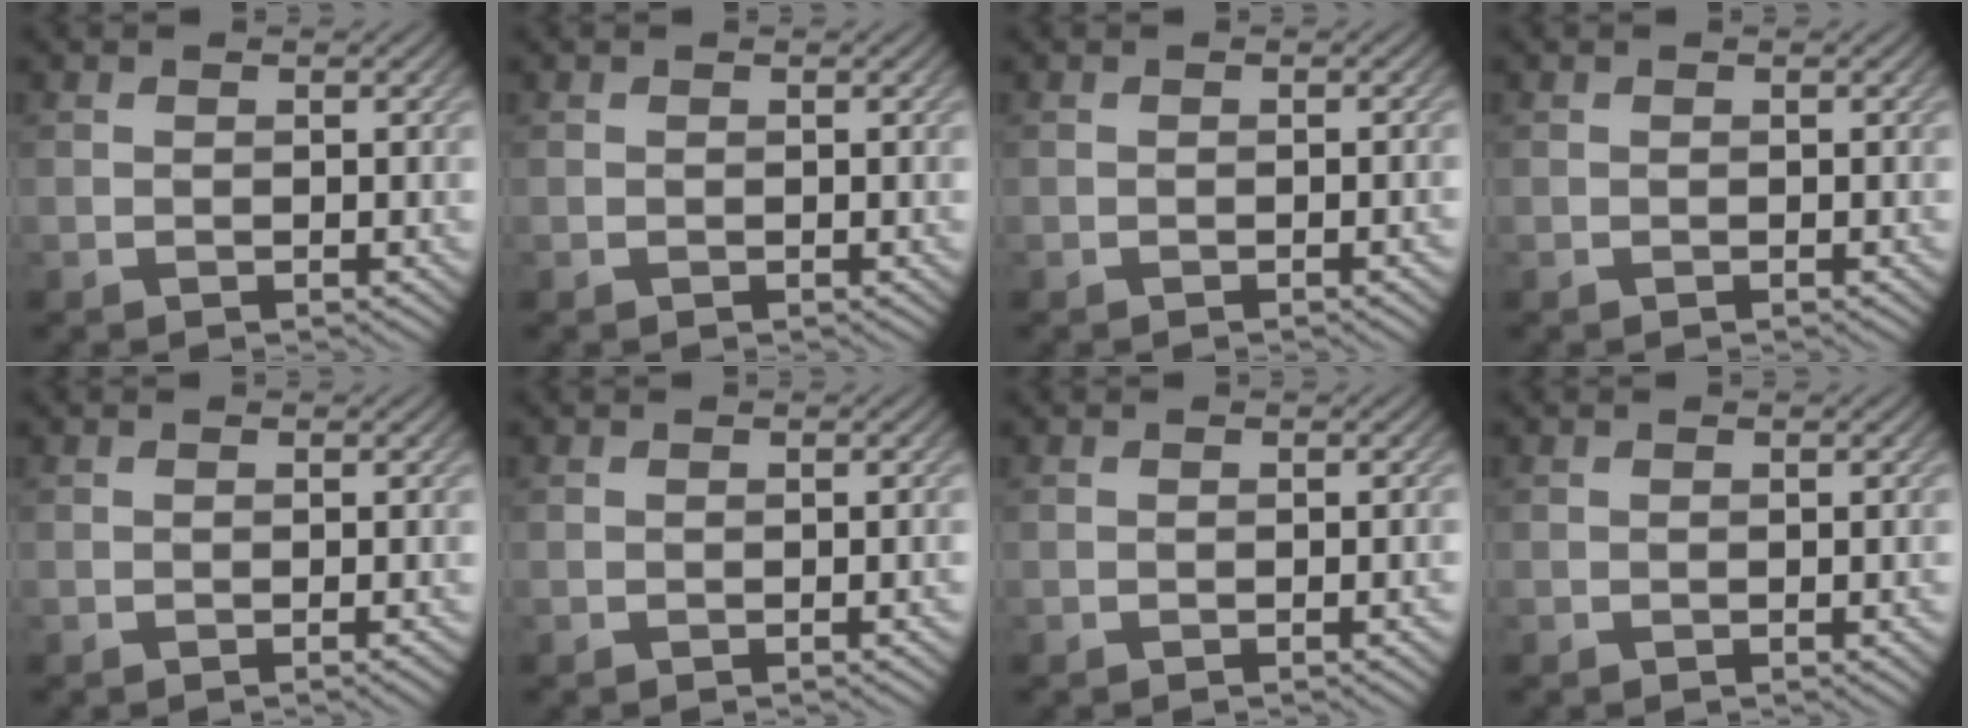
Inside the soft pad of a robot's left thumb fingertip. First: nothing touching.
{"total": 0.0}
{"total": 1.3, "force": [-0.5, 0.2, 1.1], "torque": [-0.013, 0.004, -0.010]}
{"total": 0.0}
{"total": 1.2, "force": [-0.5, 0.2, 1.0], "torque": [-0.011, 0.003, -0.011]}
{"total": 0.9, "force": [-0.4, 0.1, 0.9], "torque": [-0.010, 0.003, -0.009]}
{"total": 1.6, "force": [-0.6, 0.3, 1.4], "torque": [-0.016, 0.005, -0.012]}
{"total": 0.9, "force": [-0.3, 0.1, 0.9], "torque": [-0.012, 0.001, -0.005]}